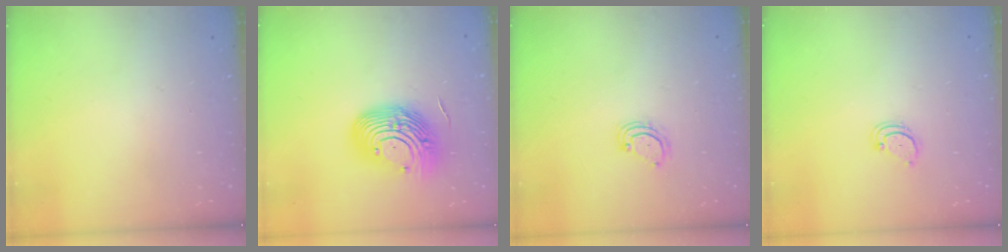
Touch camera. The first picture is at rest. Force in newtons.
{"total": 16.3, "press": 15.8, "slide": 4.1}
{"total": 3.4, "press": 3.3, "slide": 0.7}
{"total": 2.2, "press": 2.2, "slide": 0.3}